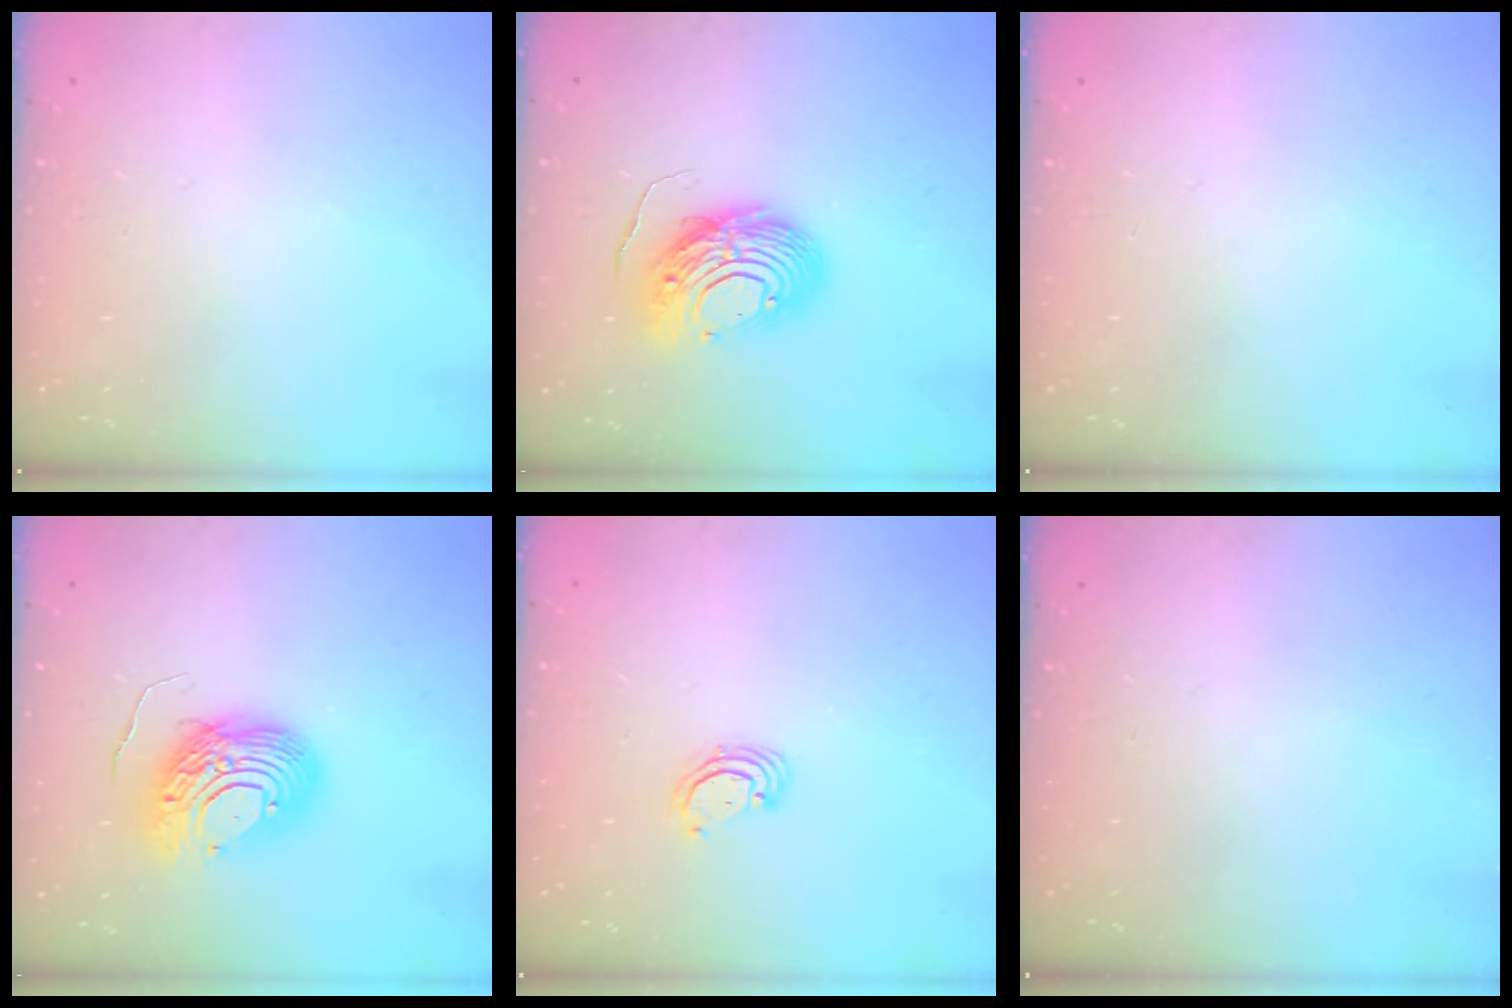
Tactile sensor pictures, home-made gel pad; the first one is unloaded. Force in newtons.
{"total": 12.0, "press": 11.9, "slide": 1.3}
{"total": 0.0}
{"total": 12.3, "press": 12.3, "slide": 1.1}
{"total": 2.4, "press": 2.4, "slide": 0.2}
{"total": 0.0}